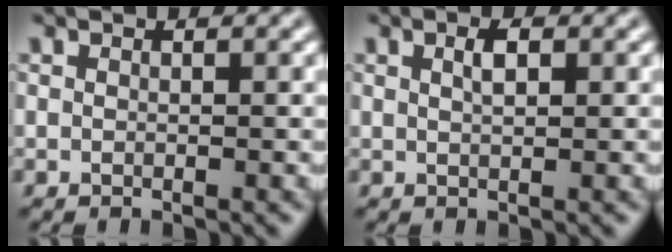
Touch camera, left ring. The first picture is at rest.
{"total": 1.4, "force": [0.6, 0.5, 1.2], "torque": [-0.021, 0.003, 0.011]}